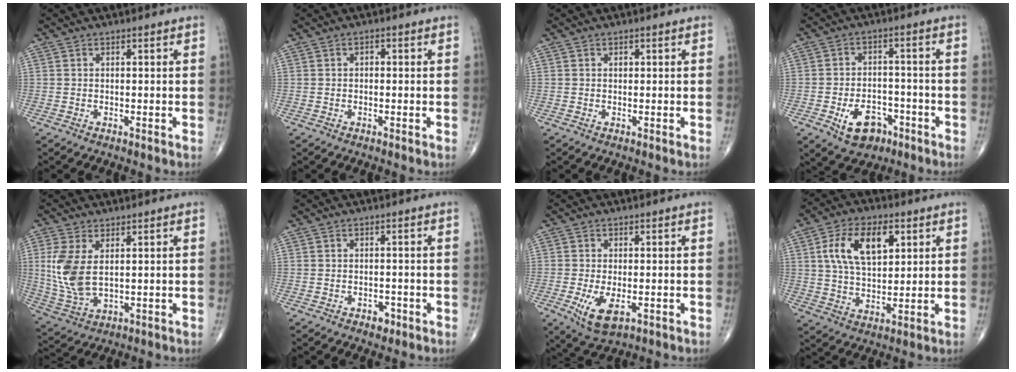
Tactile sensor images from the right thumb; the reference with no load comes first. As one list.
[{"total": 1.0, "force": [0.1, 0.6, 0.7], "torque": [-0.008, 0.004, -0.002]}, {"total": 0.6, "force": [0.2, 0.5, 0.4], "torque": [-0.002, 0.001, 0.002]}, {"total": 8.7, "force": [-4.3, 5.8, 5.0], "torque": [-0.056, 0.028, -0.063]}, {"total": 9.7, "force": [1.8, 5.2, 8.0], "torque": [-0.182, -0.011, 0.050]}, {"total": 2.0, "force": [-1.2, 1.3, 1.0], "torque": [-0.006, 0.005, -0.015]}, {"total": 6.6, "force": [-2.0, 3.1, 5.5], "torque": [-0.102, -0.014, -0.028]}, {"total": 12.8, "force": [4.2, 7.1, 9.9], "torque": [-0.162, -0.005, 0.076]}]